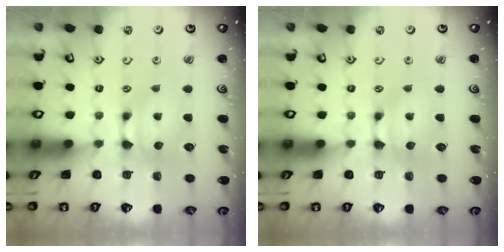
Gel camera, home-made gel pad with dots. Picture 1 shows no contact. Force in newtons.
{"total": 0.0}